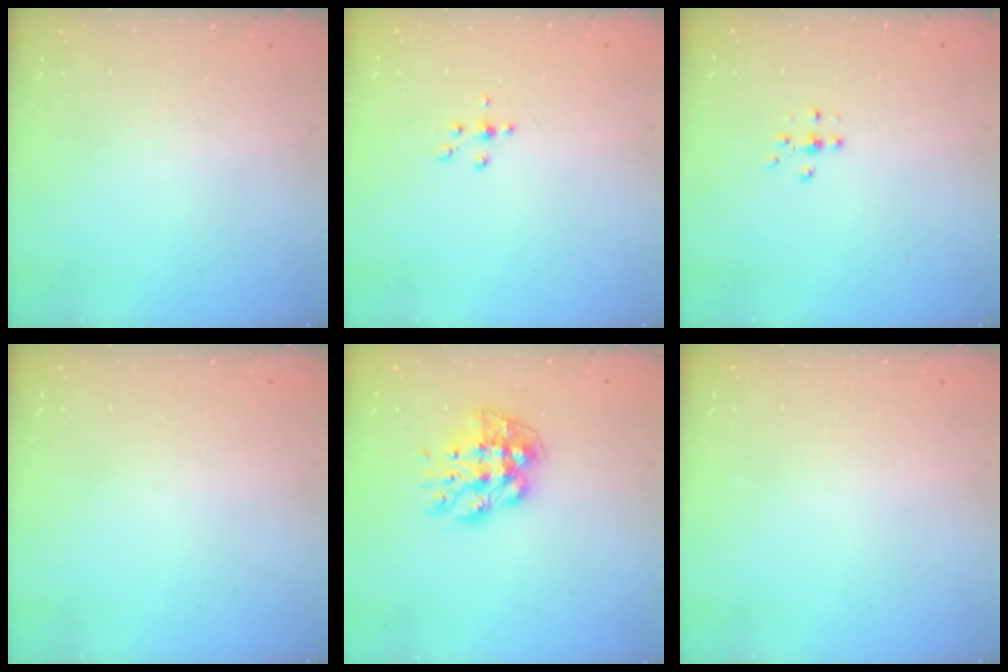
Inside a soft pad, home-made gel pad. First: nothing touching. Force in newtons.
{"total": 4.4, "press": 4.3, "slide": 1.0}
{"total": 4.7, "press": 4.6, "slide": 0.9}
{"total": 0.0}
{"total": 9.9, "press": 9.9, "slide": 0.6}
{"total": 0.0}